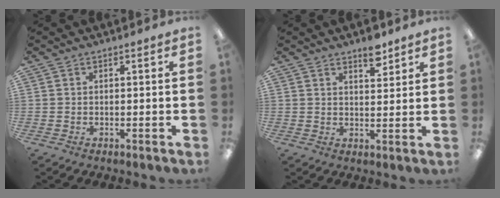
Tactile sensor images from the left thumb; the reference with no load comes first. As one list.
[{"total": 5.4, "force": [4.2, 2.1, 2.6], "torque": [-0.020, -0.030, 0.068]}]